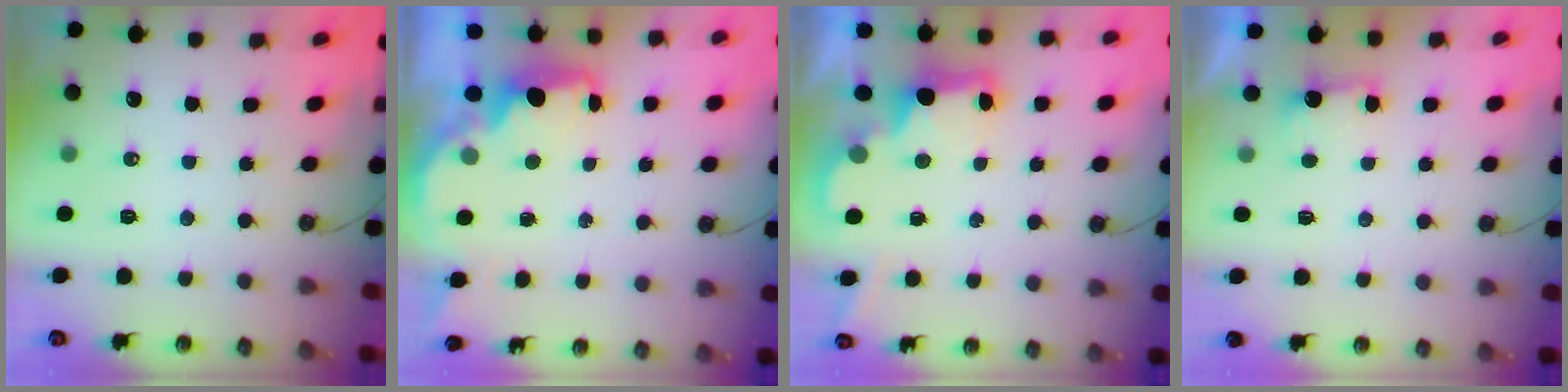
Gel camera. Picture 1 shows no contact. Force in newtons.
{"total": 2.1, "press": 2.0, "slide": 0.5}
{"total": 2.7, "press": 2.6, "slide": 0.5}
{"total": 2.3, "press": 2.2, "slide": 0.8}